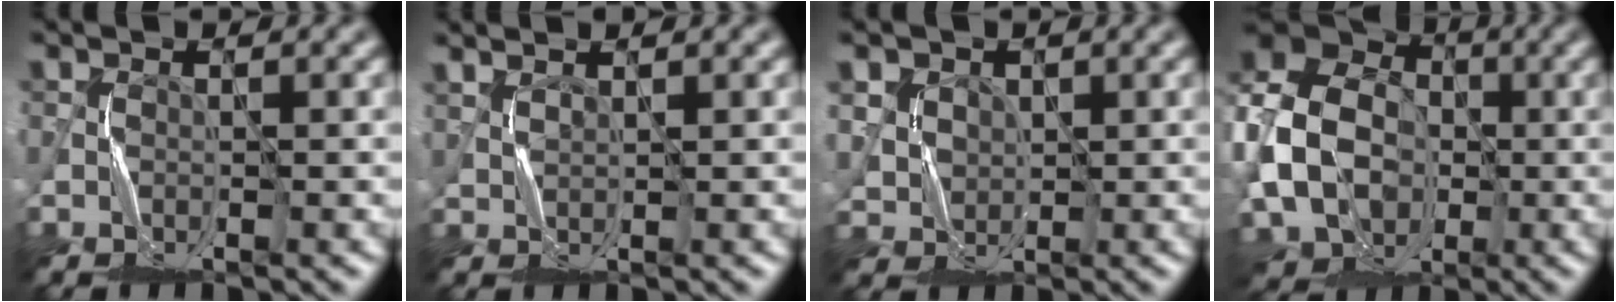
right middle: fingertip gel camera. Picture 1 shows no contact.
{"total": 2.0, "force": [1.7, 0.6, 1.0], "torque": [-0.022, 0.008, 0.020]}
{"total": 5.4, "force": [2.6, 4.2, 2.3], "torque": [-0.077, 0.010, 0.055]}
{"total": 13.1, "force": [-2.0, 10.2, 8.0], "torque": [-0.174, -0.012, -0.046]}